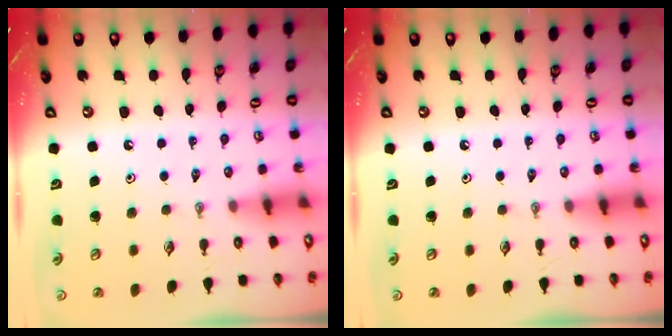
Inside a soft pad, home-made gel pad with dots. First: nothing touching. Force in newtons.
{"total": 0.0}